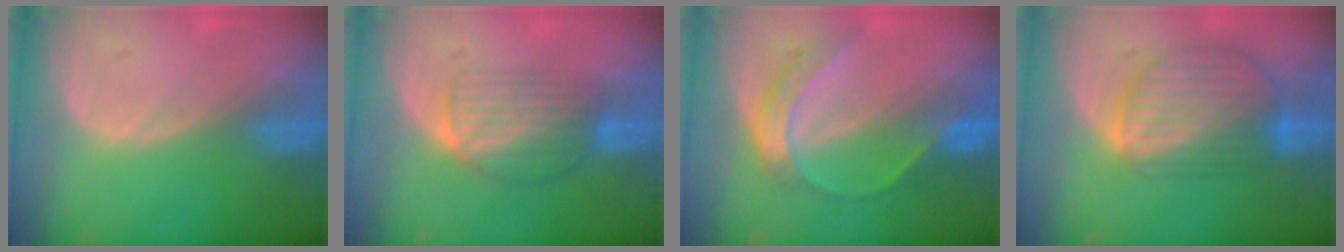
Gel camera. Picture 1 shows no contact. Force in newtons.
{"total": 6.8, "press": 5.8, "slide": 3.4}
{"total": 7.1, "press": 6.0, "slide": 3.9}
{"total": 9.1, "press": 7.8, "slide": 4.7}